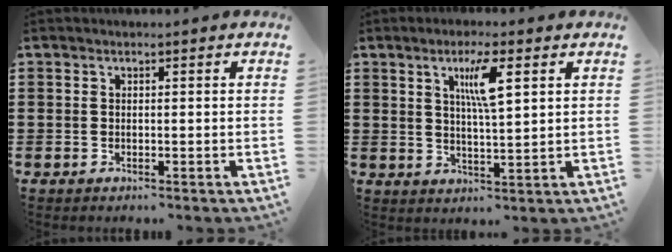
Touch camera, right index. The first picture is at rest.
{"total": 5.9, "force": [2.5, 1.0, 5.3], "torque": [-0.104, 0.006, 0.037]}